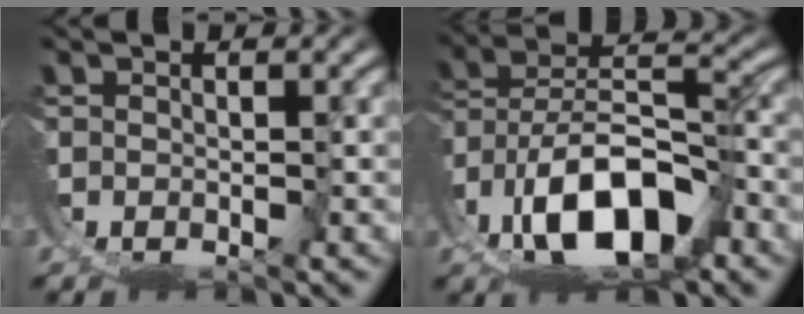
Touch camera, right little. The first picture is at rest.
{"total": 10.2, "force": [0.4, 6.1, 8.2], "torque": [-0.146, -0.024, 0.021]}